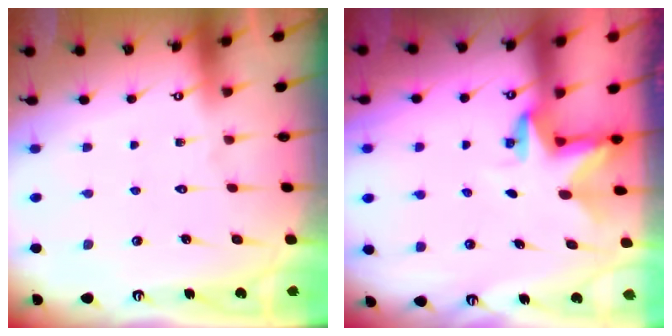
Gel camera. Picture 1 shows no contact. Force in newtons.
{"total": 2.8, "press": 2.8, "slide": 0.2}